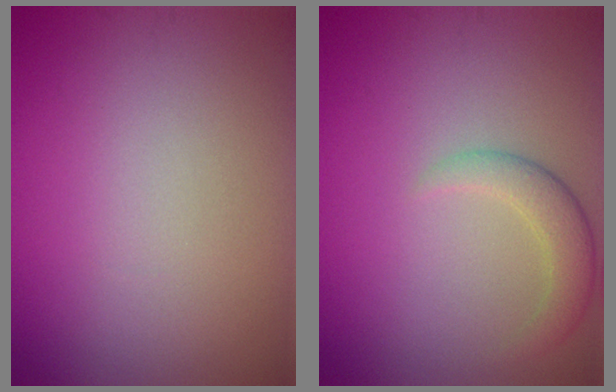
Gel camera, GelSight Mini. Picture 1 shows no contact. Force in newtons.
{"total": 2.4, "press": 2.4, "slide": 0.3}